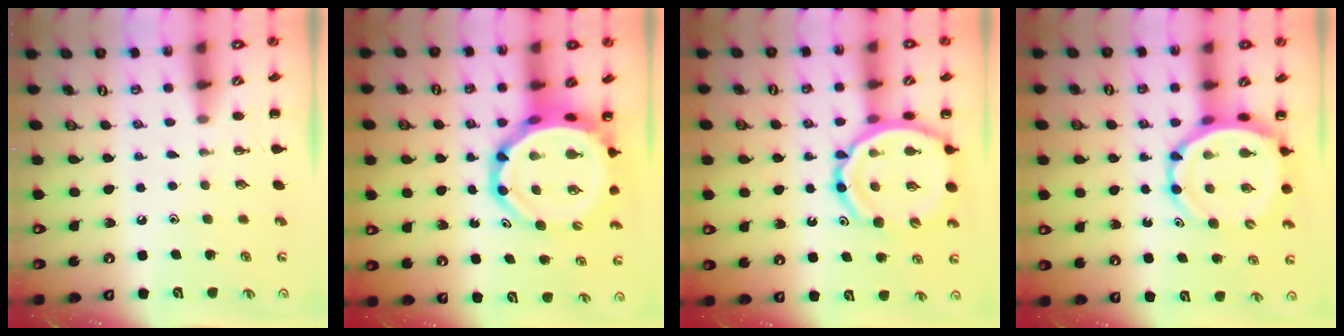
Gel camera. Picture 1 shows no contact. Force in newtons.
{"total": 11.0, "press": 10.6, "slide": 3.0}
{"total": 16.2, "press": 15.9, "slide": 3.5}
{"total": 8.9, "press": 8.4, "slide": 2.9}